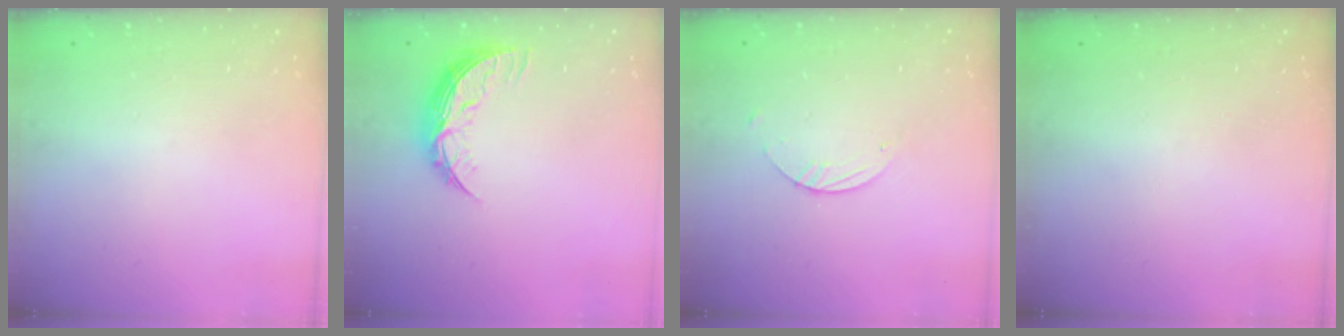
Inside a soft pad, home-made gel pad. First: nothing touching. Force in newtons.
{"total": 9.0, "press": 9.0, "slide": 0.5}
{"total": 1.8, "press": 1.8, "slide": 0.1}
{"total": 0.0}